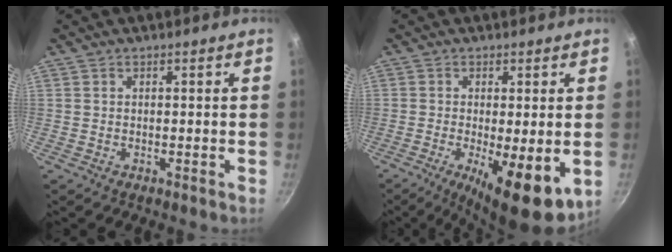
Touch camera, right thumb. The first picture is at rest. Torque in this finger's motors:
{"motor_torque": [-0.25, 0.89, 0.11, -0.09, 0.36]}